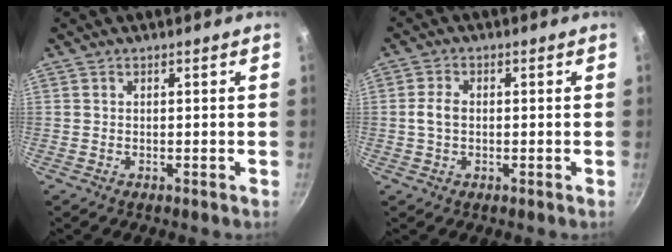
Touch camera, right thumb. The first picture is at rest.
{"total": 3.3, "force": [-0.1, 2.2, 2.5], "torque": [-0.052, 0.009, -0.005]}